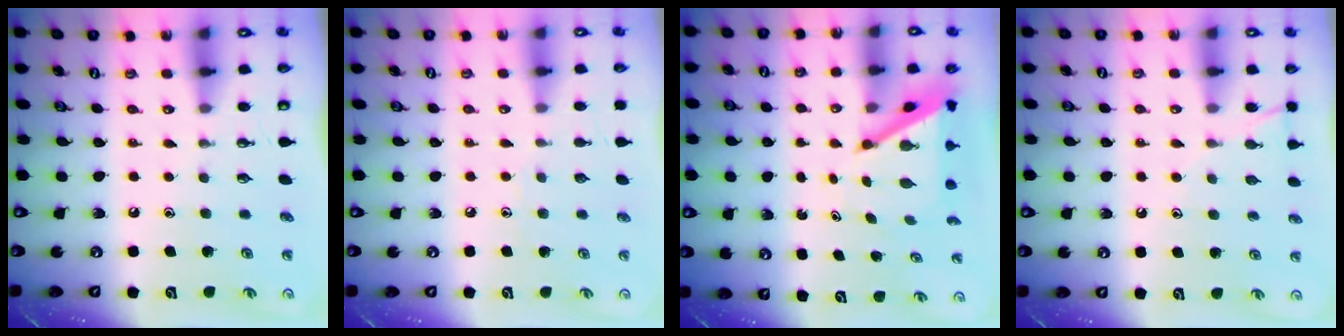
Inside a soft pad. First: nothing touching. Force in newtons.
{"total": 3.5, "press": 3.5, "slide": 0.4}
{"total": 5.1, "press": 5.1, "slide": 0.4}
{"total": 5.4, "press": 5.3, "slide": 0.6}